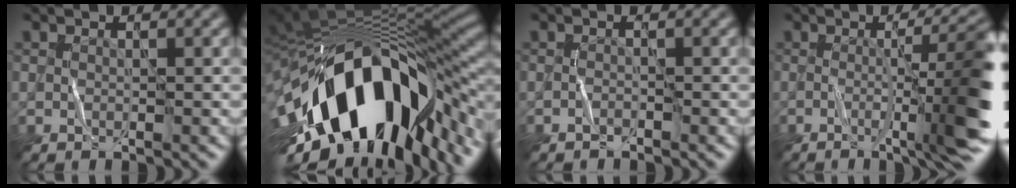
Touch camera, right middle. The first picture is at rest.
{"total": 17.2, "force": [-5.8, 9.3, 13.3], "torque": [-0.214, -0.012, -0.092]}
{"total": 0.7, "force": [-0.7, 0.0, -0.1], "torque": [0.002, 0.003, -0.013]}
{"total": 10.7, "force": [-1.1, 2.3, 10.4], "torque": [-0.119, 0.012, -0.016]}